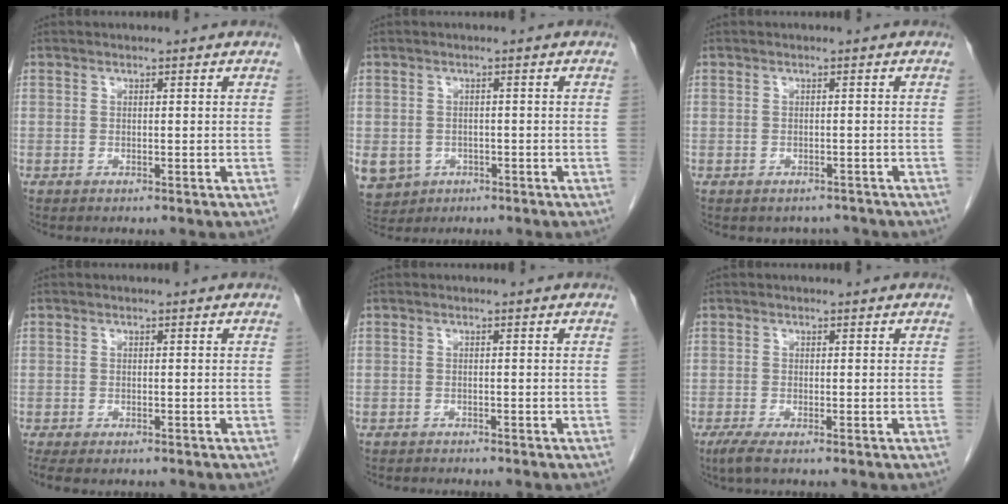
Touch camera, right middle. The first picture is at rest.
{"total": 11.0, "force": [-4.2, 9.4, 3.9], "torque": [-0.122, -0.001, -0.051]}
{"total": 2.4, "force": [-2.1, 1.2, -0.2], "torque": [0.002, 0.006, -0.027]}
{"total": 3.9, "force": [-3.1, 1.5, 1.9], "torque": [-0.027, -0.011, -0.043]}
{"total": 1.7, "force": [-1.6, 0.5, 0.2], "torque": [-0.007, -0.004, -0.023]}
{"total": 1.8, "force": [-1.1, 0.1, 1.4], "torque": [-0.036, -0.008, -0.026]}